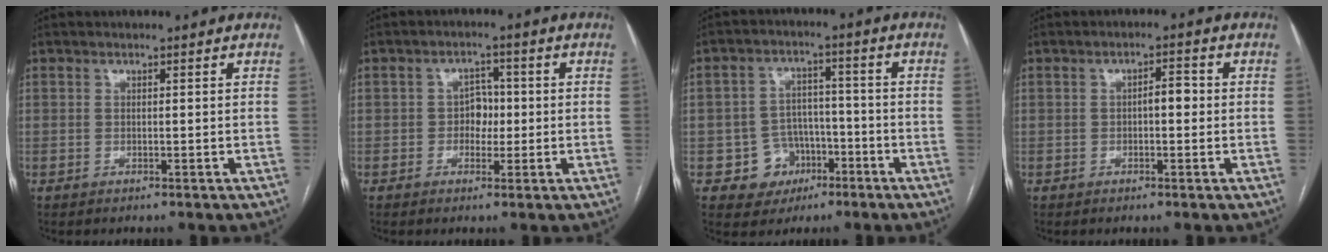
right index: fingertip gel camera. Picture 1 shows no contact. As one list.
[{"total": 3.3, "force": [-0.3, 2.5, 2.1], "torque": [-0.022, 0.010, -0.008]}, {"total": 7.0, "force": [-3.0, 6.2, 1.0], "torque": [-0.003, 0.017, -0.037]}, {"total": 2.7, "force": [-0.1, 1.0, 2.5], "torque": [-0.034, 0.013, -0.003]}]